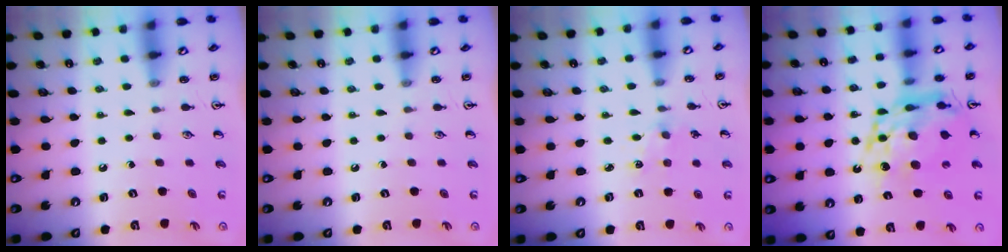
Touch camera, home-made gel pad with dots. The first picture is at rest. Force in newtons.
{"total": 0.0}
{"total": 1.2, "press": 1.2, "slide": 0.2}
{"total": 16.2, "press": 16.1, "slide": 1.4}